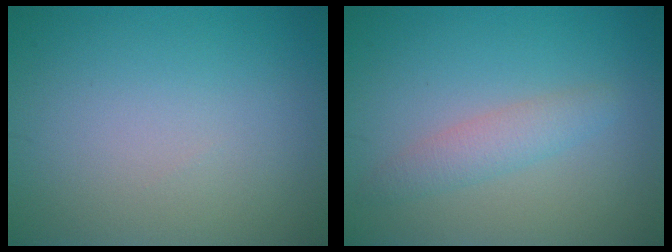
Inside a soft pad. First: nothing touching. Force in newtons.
{"total": 2.2, "press": 2.2, "slide": 0.1}